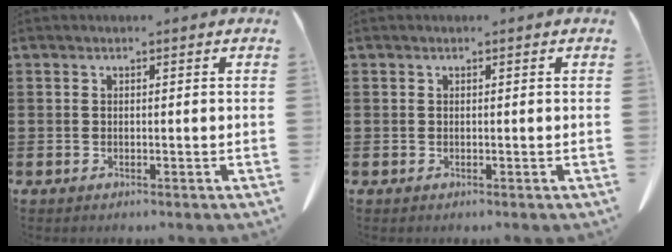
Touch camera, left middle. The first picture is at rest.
{"total": 0.0}